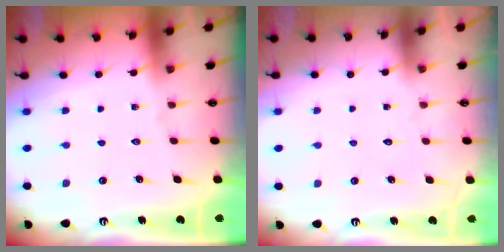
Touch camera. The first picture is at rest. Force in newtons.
{"total": 1.4, "press": 1.4, "slide": 0.1}